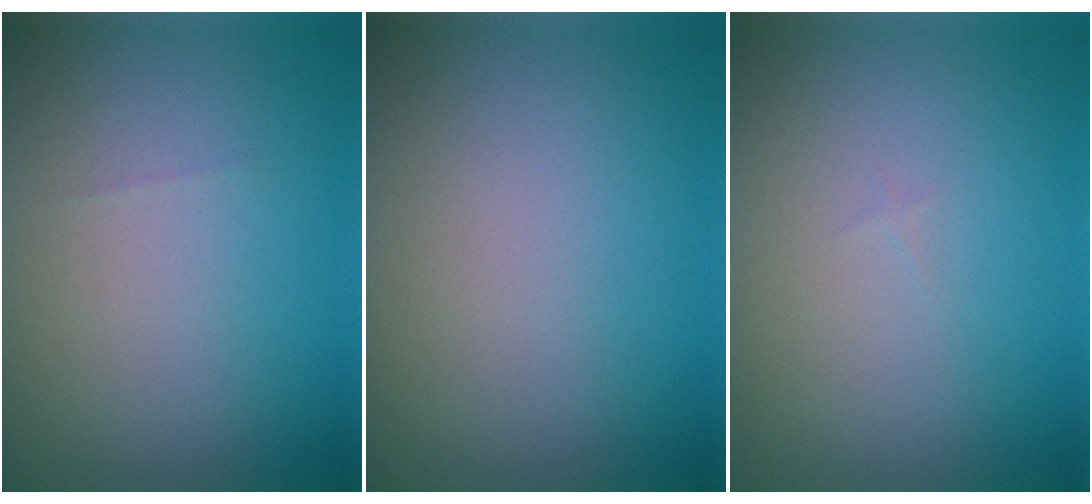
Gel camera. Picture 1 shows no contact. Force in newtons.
{"total": 0.0}
{"total": 0.0}